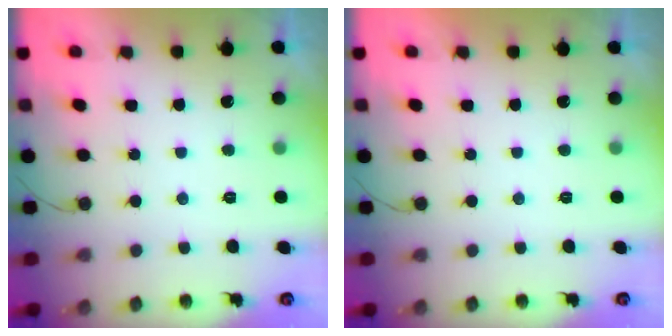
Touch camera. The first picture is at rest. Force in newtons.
{"total": 1.7, "press": 1.7, "slide": 0.1}